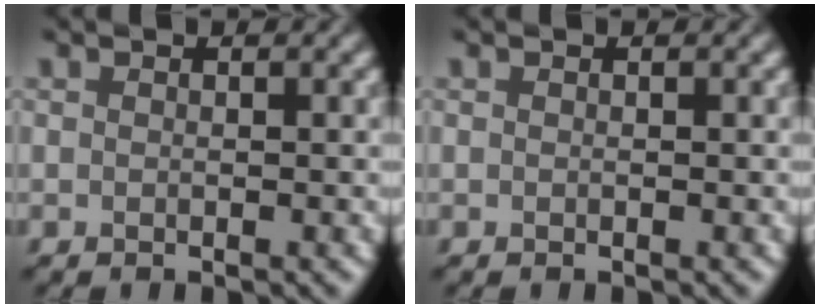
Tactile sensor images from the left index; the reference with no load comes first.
{"total": 0.0}